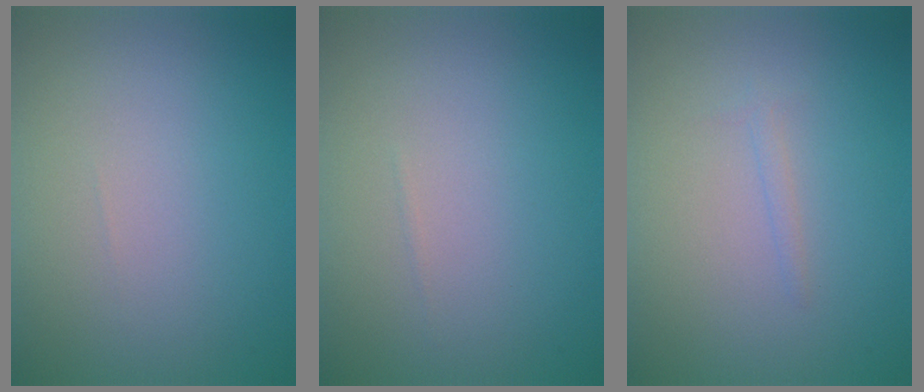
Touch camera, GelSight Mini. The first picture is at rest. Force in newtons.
{"total": 0.0}
{"total": 0.7, "press": 0.7, "slide": 0.1}